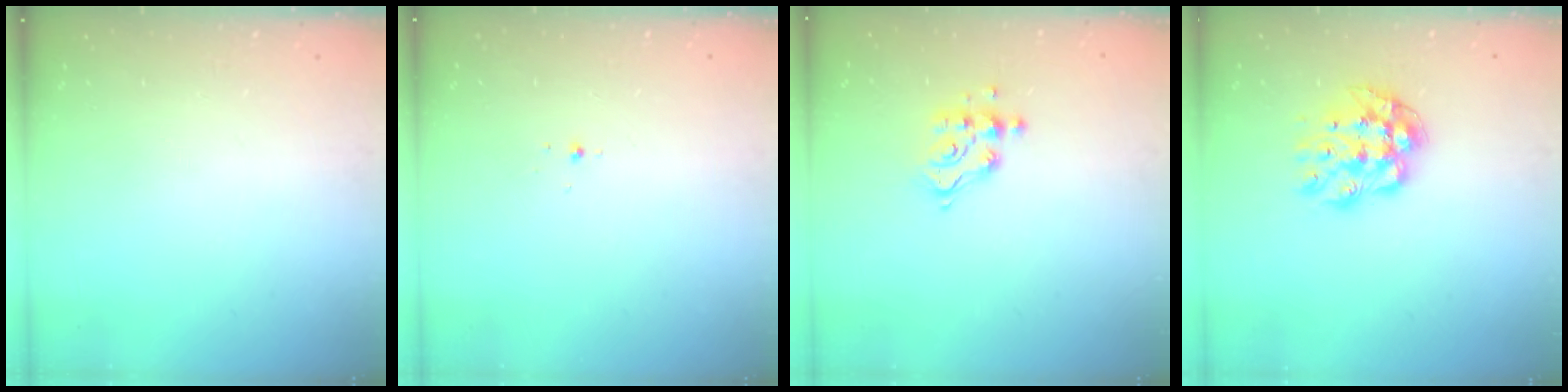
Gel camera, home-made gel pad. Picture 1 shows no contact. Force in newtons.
{"total": 3.0, "press": 2.9, "slide": 0.8}
{"total": 9.4, "press": 9.4, "slide": 0.6}
{"total": 10.9, "press": 10.9, "slide": 0.3}